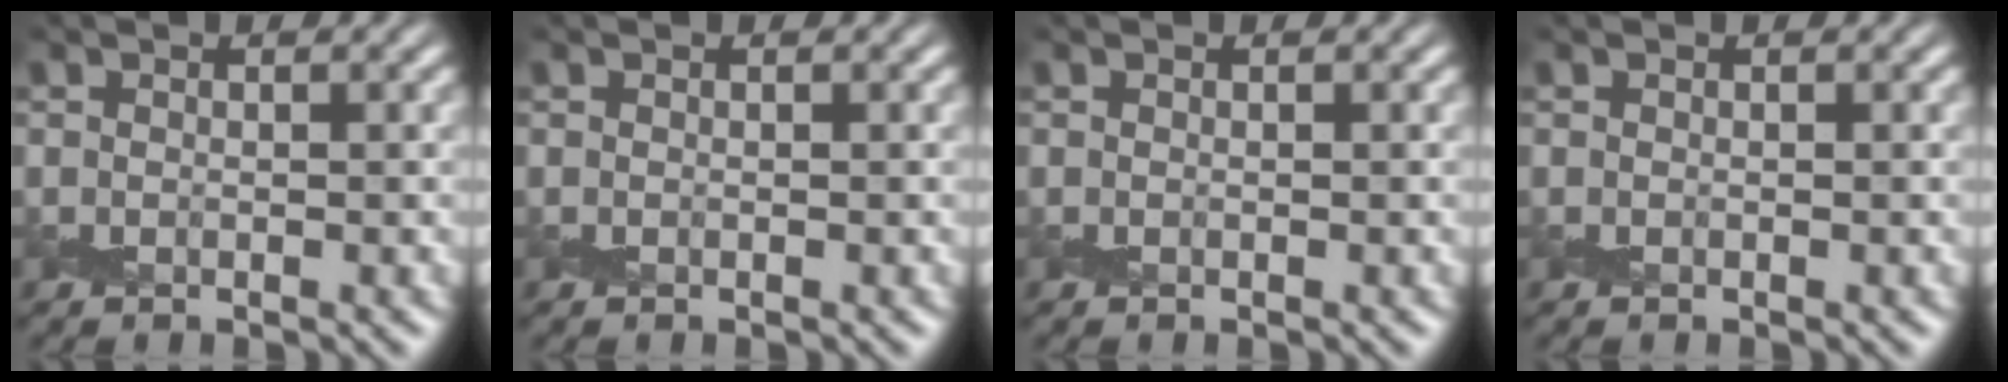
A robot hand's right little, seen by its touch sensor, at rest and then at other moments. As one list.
[{"total": 0.0}, {"total": 0.0}, {"total": 0.0}]